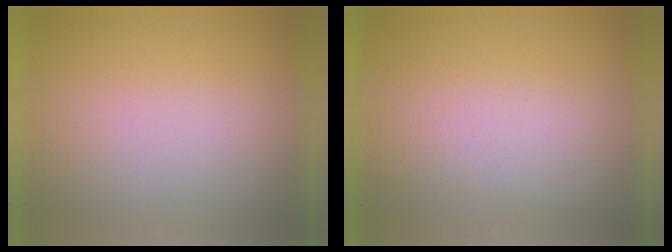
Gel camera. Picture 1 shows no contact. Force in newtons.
{"total": 2.0}